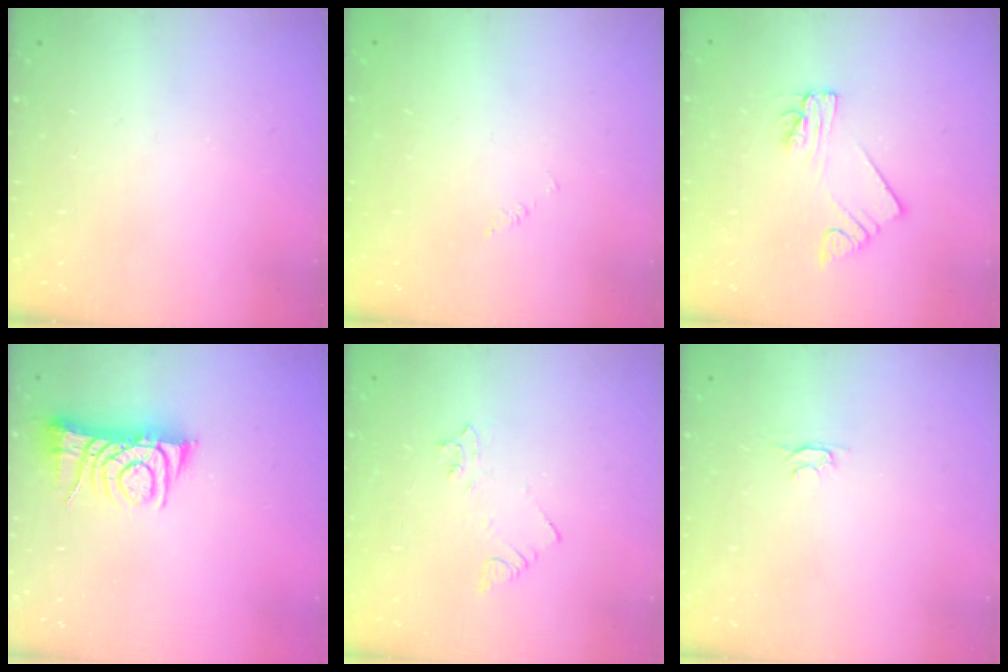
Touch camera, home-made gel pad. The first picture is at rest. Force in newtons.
{"total": 1.7, "press": 1.7, "slide": 0.3}
{"total": 2.2, "press": 2.2, "slide": 0.1}
{"total": 6.9, "press": 6.9, "slide": 0.9}
{"total": 3.3, "press": 3.2, "slide": 0.5}
{"total": 2.4, "press": 2.3, "slide": 0.5}